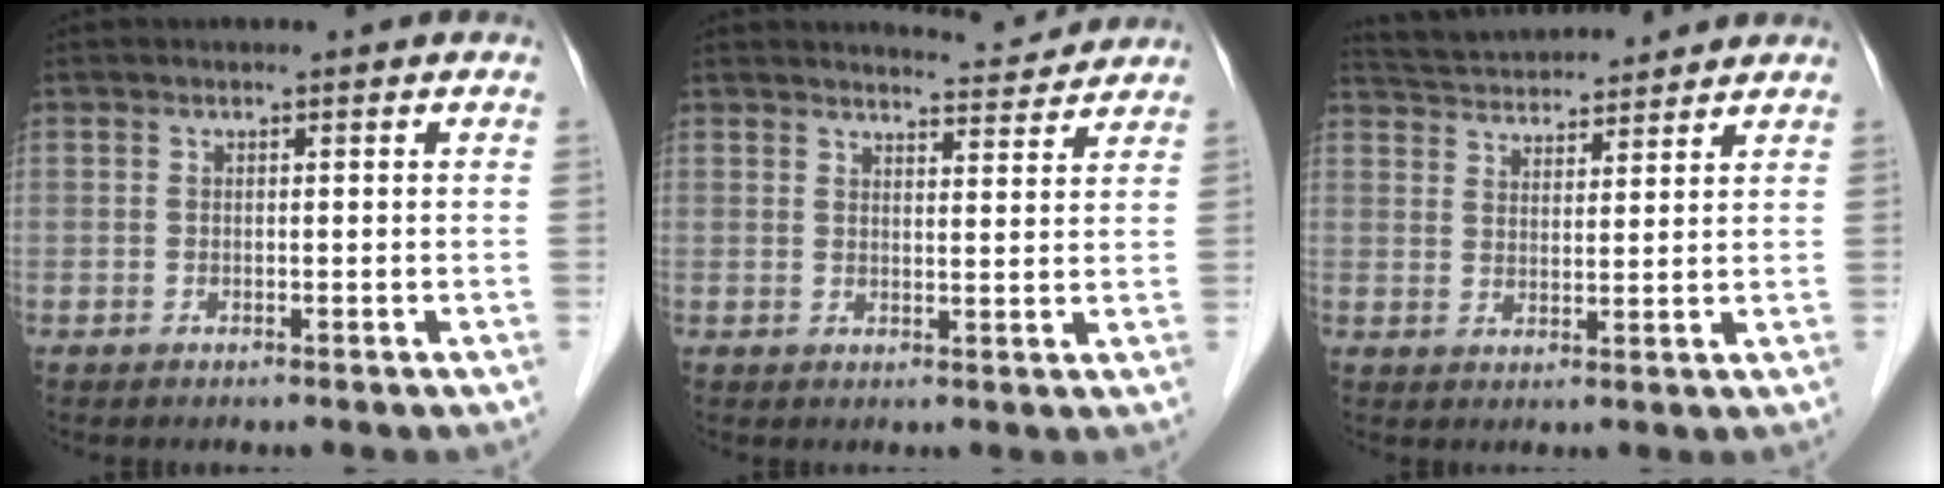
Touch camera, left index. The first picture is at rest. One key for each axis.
{"total": 5.2, "fx": 5.2, "fy": 0.2, "fz": -0.1, "tx": -0.009, "ty": -0.003, "tz": 0.065}
{"total": 11.4, "fx": 10.9, "fy": 1.8, "fz": 2.8, "tx": -0.053, "ty": 0.030, "tz": 0.173}